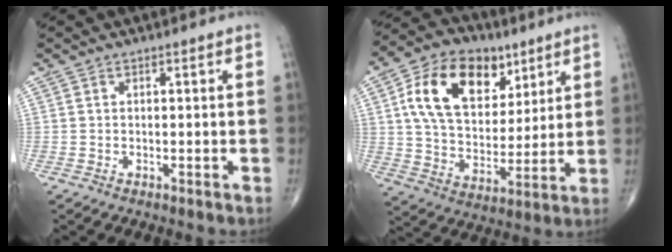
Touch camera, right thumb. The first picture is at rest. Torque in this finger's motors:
{"motor_torque": [1.11, 1.45, 0.24, -0.10, 0.21]}